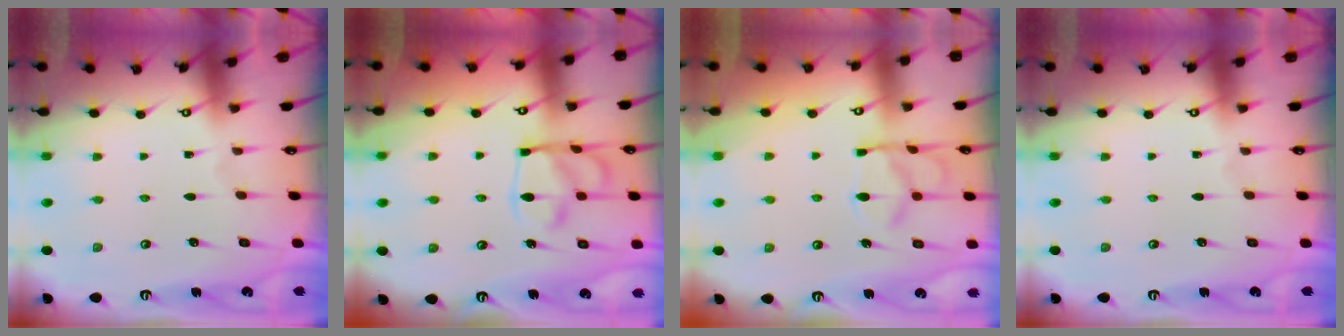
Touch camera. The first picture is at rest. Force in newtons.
{"total": 13.0, "press": 12.9, "slide": 1.3}
{"total": 13.0, "press": 12.9, "slide": 1.4}
{"total": 0.0}